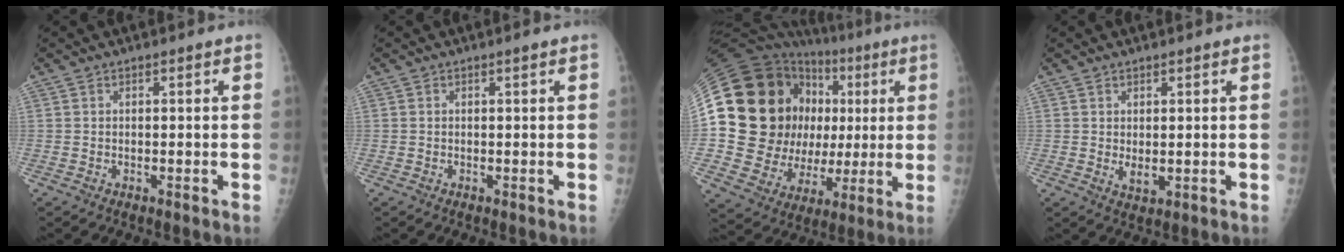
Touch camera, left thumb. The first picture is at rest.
{"total": 0.6, "force": [0.3, 0.0, 0.5], "torque": [-0.012, 0.002, 0.006]}
{"total": 31.1, "force": [4.0, 22.0, 21.5], "torque": [-0.330, 0.036, 0.078]}
{"total": 2.7, "force": [0.3, 1.4, 2.2], "torque": [-0.028, -0.012, 0.009]}